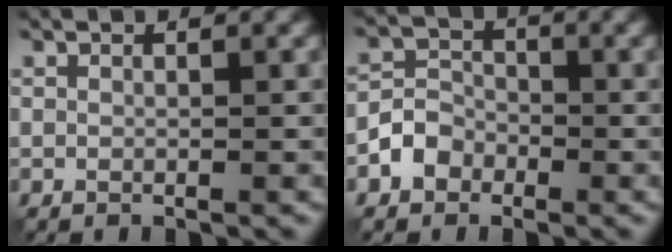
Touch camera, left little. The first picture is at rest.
{"total": 2.7, "force": [-1.5, 2.1, 0.8], "torque": [-0.008, 0.011, -0.033]}